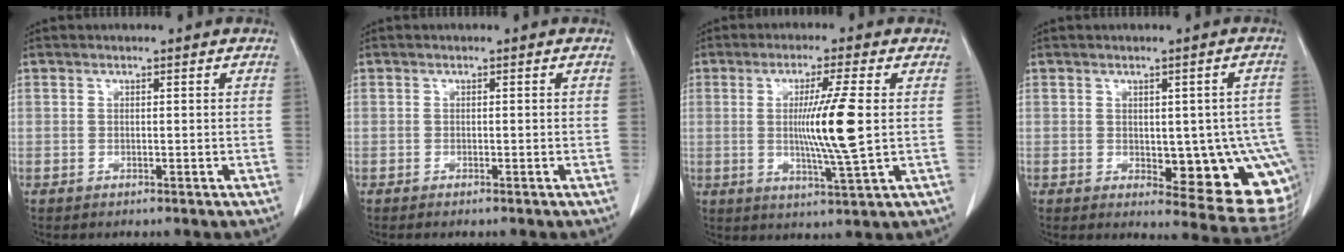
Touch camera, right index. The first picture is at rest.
{"total": 0.6, "force": [-0.5, 0.0, 0.4], "torque": [-0.013, -0.002, -0.008]}
{"total": 9.6, "force": [0.5, -1.0, 9.5], "torque": [-0.171, -0.018, 0.009]}
{"total": 13.8, "force": [-2.7, 4.8, 12.7], "torque": [-0.097, 0.008, -0.014]}